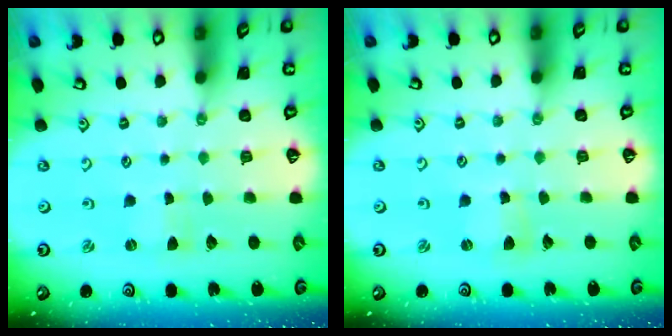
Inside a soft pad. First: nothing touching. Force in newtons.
{"total": 2.6, "press": 2.6, "slide": 0.1}